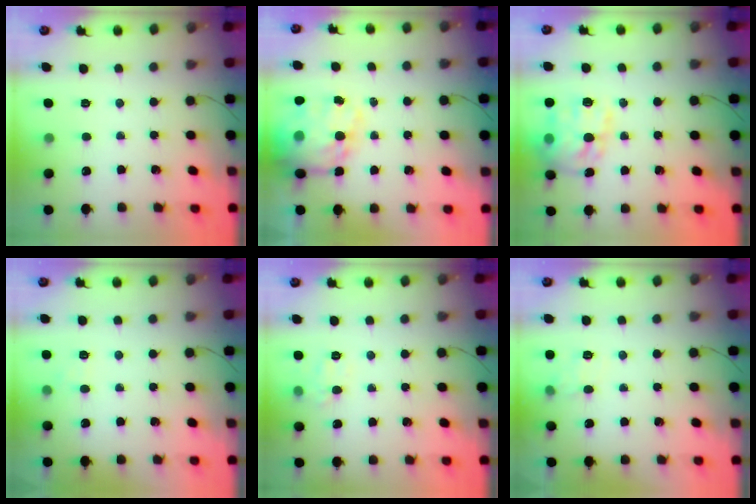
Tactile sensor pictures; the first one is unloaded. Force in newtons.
{"total": 20.5, "press": 20.0, "slide": 4.6}
{"total": 16.9, "press": 16.8, "slide": 1.2}
{"total": 5.0, "press": 4.9, "slide": 1.2}
{"total": 6.6, "press": 6.5, "slide": 1.2}
{"total": 5.5, "press": 5.2, "slide": 1.8}